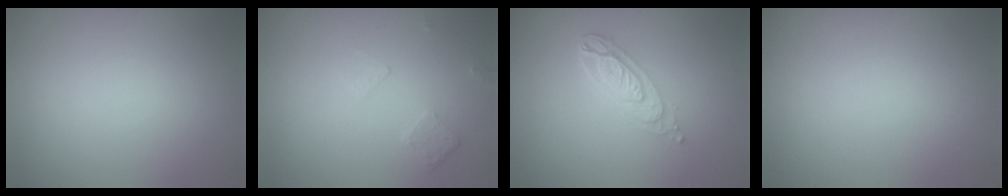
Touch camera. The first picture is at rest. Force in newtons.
{"total": 0.8, "press": 0.6, "slide": 0.5}
{"total": 3.7, "press": 2.8, "slide": 2.3}
{"total": 0.0}